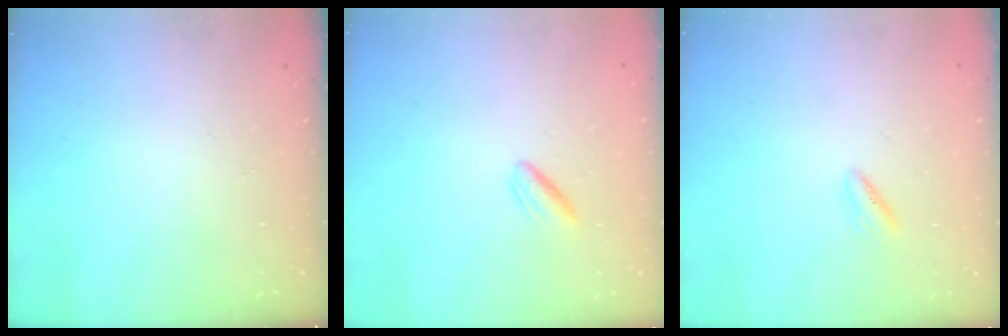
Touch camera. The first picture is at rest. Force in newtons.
{"total": 2.1, "press": 1.8, "slide": 1.1}
{"total": 1.6, "press": 1.4, "slide": 0.8}